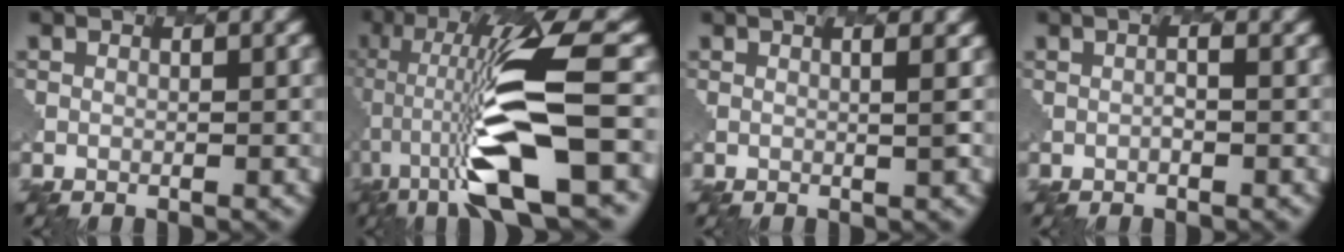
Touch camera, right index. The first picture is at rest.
{"total": 9.5, "force": [-2.0, 2.3, 9.0], "torque": [-0.202, 0.024, -0.060]}
{"total": 1.7, "force": [1.4, 0.4, 0.9], "torque": [-0.005, 0.031, -0.008]}
{"total": 0.0}